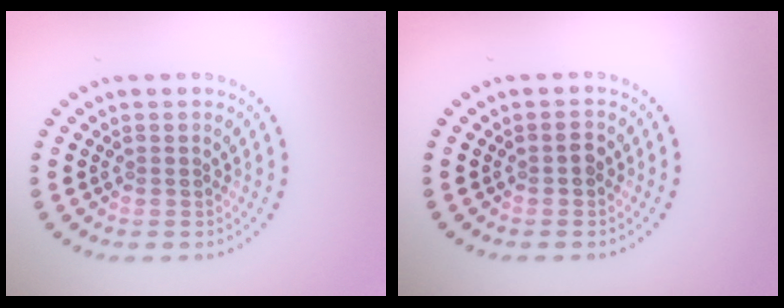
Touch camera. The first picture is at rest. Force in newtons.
{"total": 1.2, "press": 1.2, "slide": 0.0}